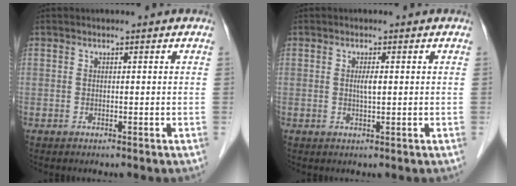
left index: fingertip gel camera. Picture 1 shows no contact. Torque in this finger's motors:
{"motor_torque": [0.43, 0.05, 0.11, 0.01]}